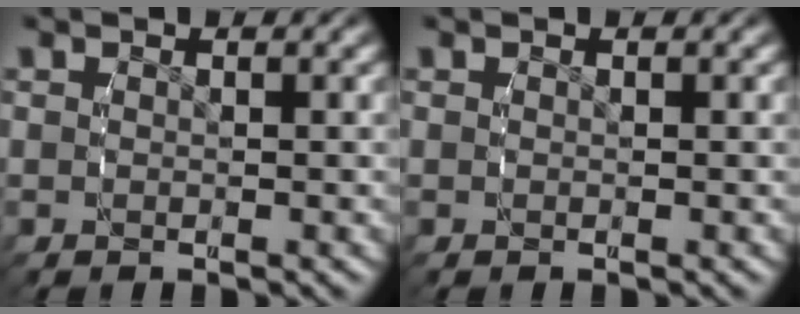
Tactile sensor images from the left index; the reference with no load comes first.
{"total": 0.0}